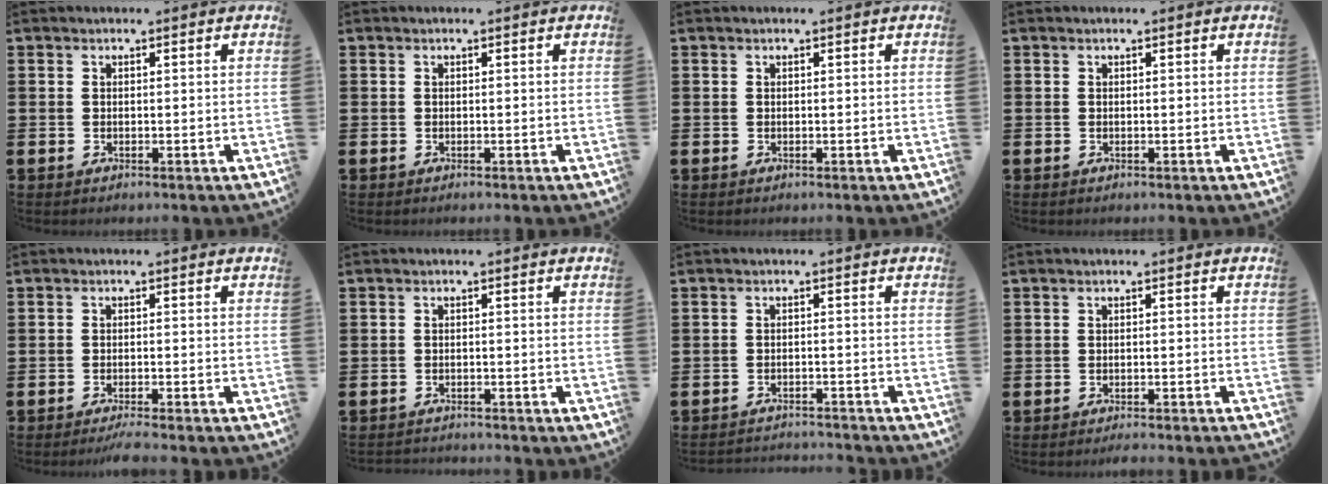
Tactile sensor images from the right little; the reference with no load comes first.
{"total": 0.0}
{"total": 0.0}
{"total": 0.0}
{"total": 1.6, "force": [-1.4, -0.1, 0.8], "torque": [-0.011, 0.001, -0.026]}
{"total": 1.2, "force": [-1.2, 0.0, -0.1], "torque": [0.000, 0.002, -0.024]}
{"total": 2.0, "force": [-2.0, -0.1, -0.2], "torque": [-0.002, 0.003, -0.043]}
{"total": 1.0, "force": [-0.9, -0.2, 0.2], "torque": [-0.003, -0.002, -0.019]}